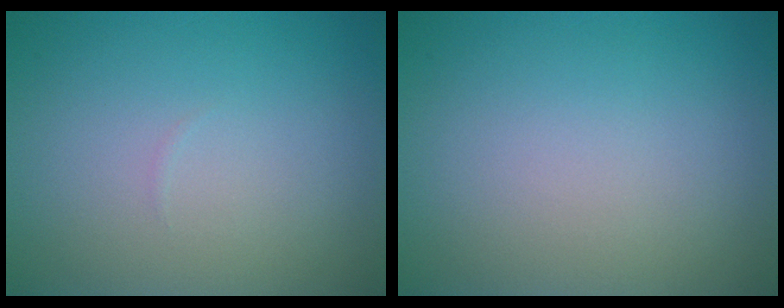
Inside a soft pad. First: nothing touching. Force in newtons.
{"total": 0.0}